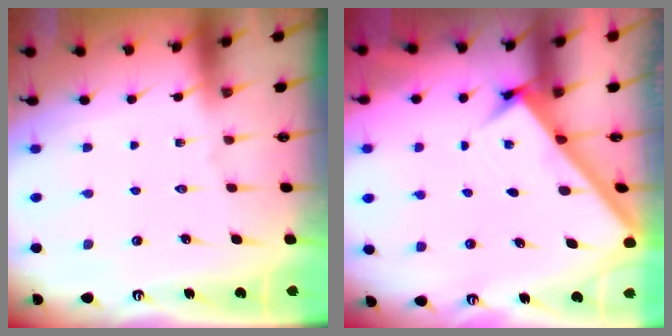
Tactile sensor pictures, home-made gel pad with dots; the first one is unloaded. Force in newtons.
{"total": 2.9, "press": 2.9, "slide": 0.4}